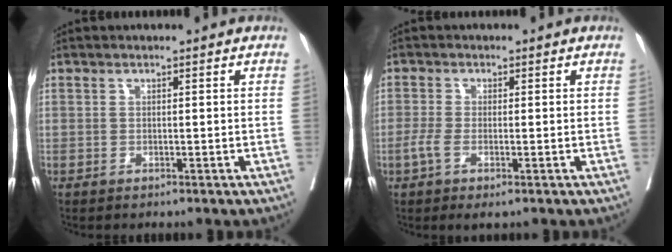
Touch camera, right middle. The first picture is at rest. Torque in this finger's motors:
{"motor_torque": [0.30, -0.13, 0.26, 0.08]}